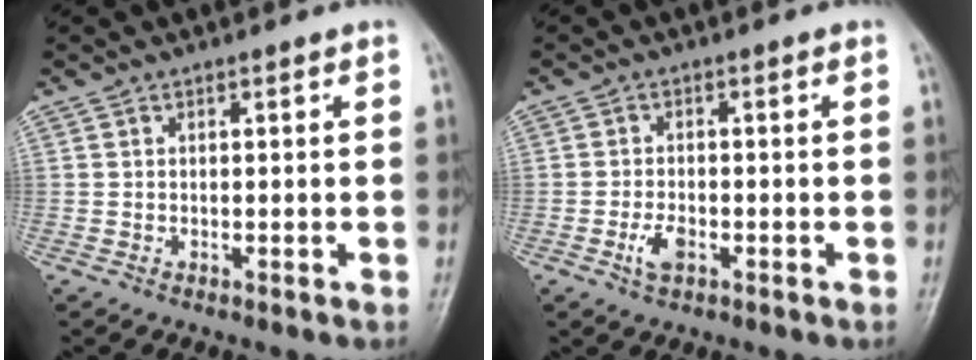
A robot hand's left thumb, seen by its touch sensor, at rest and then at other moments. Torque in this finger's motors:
{"motor_torque": [0.03, 0.12, 0.33, 0.10, 0.00]}